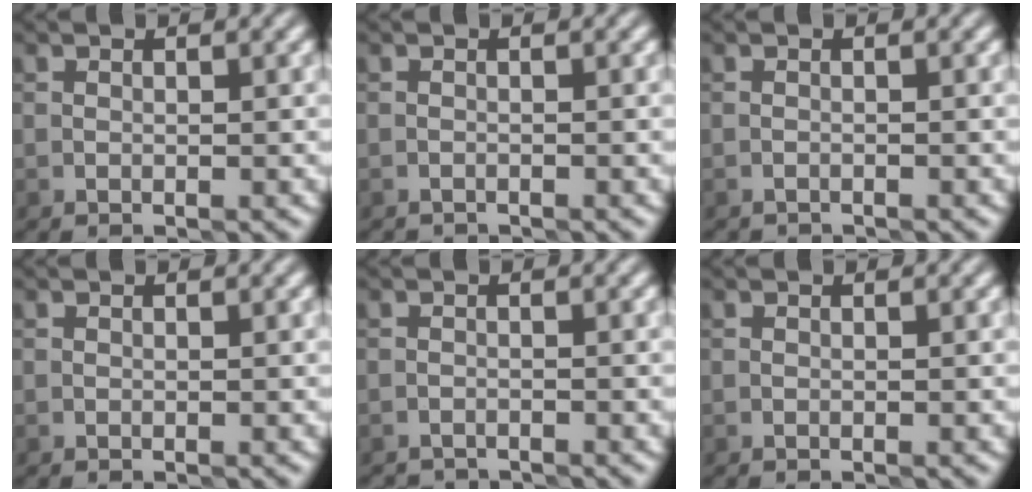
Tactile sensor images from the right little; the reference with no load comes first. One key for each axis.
{"total": 0.9, "fx": -0.9, "fy": 0.0, "fz": -0.1, "tx": 0.005, "ty": -0.002, "tz": -0.018}
{"total": 1.0, "fx": -1.0, "fy": 0.0, "fz": -0.1, "tx": 0.006, "ty": -0.003, "tz": -0.018}
{"total": 0.0}
{"total": 1.9, "fx": -1.9, "fy": 0.0, "fz": -0.1, "tx": 0.006, "ty": -0.004, "tz": -0.030}
{"total": 0.0}